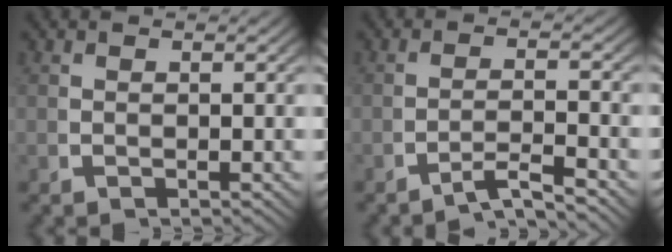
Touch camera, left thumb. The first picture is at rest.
{"total": 2.7, "force": [-2.2, 0.3, 1.5], "torque": [-0.028, -0.006, -0.040]}